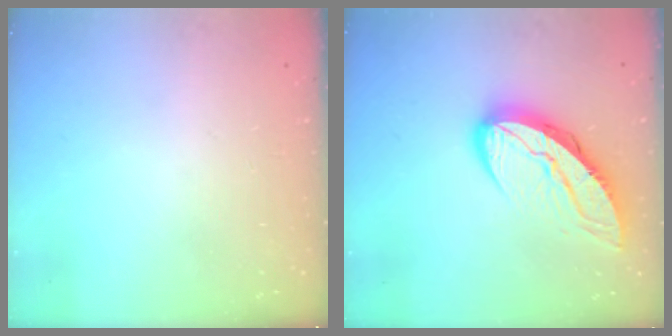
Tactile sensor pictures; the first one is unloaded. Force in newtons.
{"total": 12.9, "press": 12.9, "slide": 0.9}